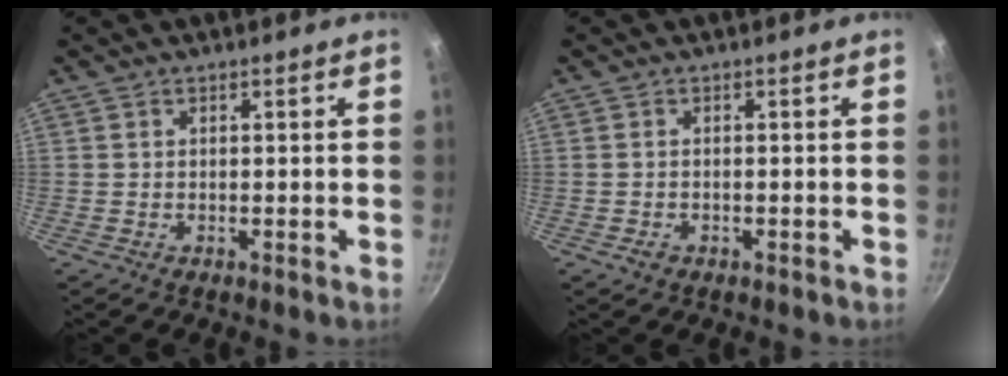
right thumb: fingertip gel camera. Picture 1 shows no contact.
{"total": 1.3, "force": [-0.7, 0.9, 0.7], "torque": [-0.015, 0.004, -0.010]}